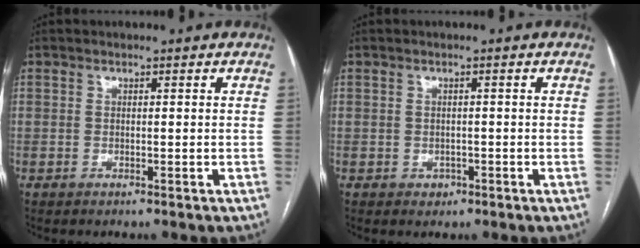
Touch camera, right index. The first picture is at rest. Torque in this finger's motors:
{"motor_torque": [0.19, 0.06, 0.06, 0.01]}